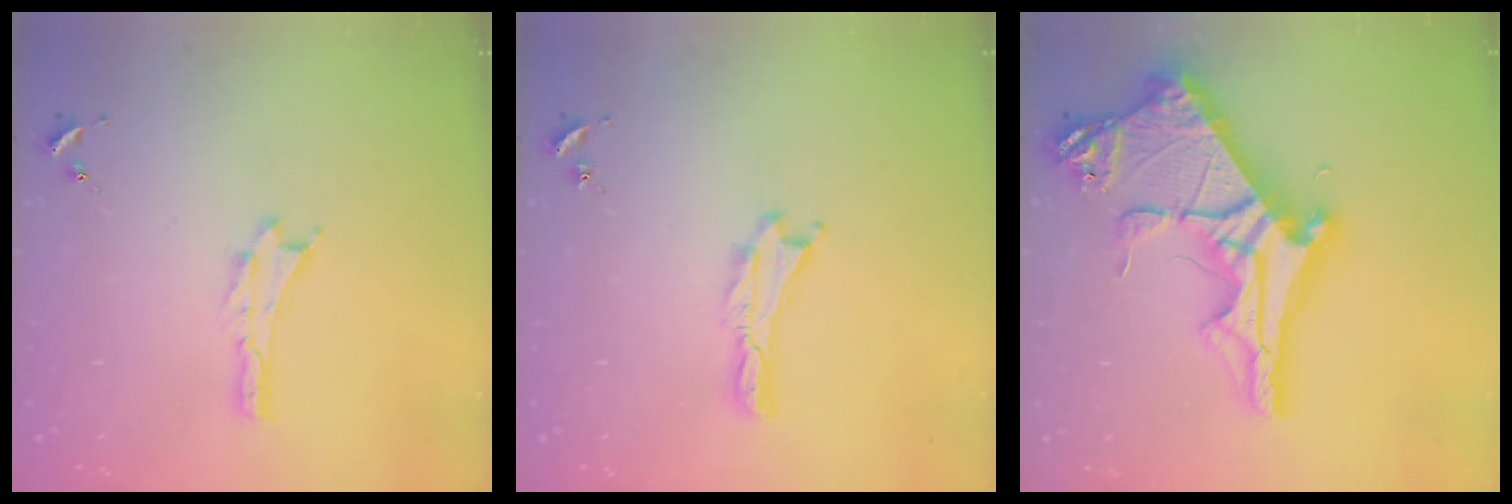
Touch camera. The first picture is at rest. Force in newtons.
{"total": 0.0}
{"total": 11.6, "press": 11.6, "slide": 1.2}